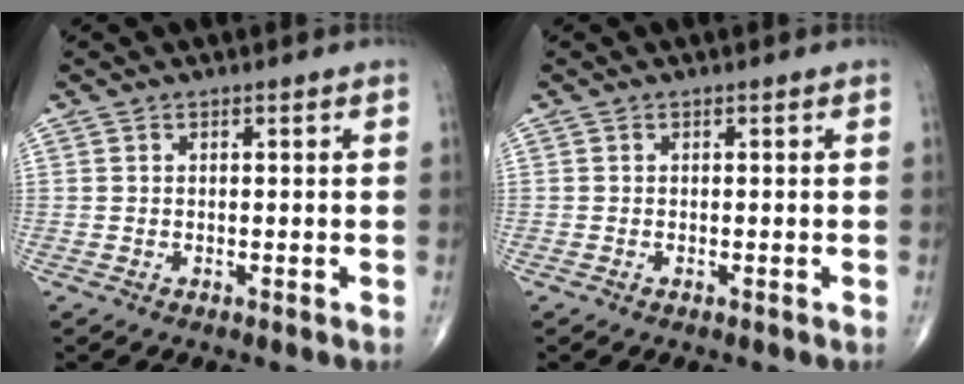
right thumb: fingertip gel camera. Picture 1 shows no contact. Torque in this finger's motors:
{"motor_torque": [-0.32, 0.09, -0.31, -0.18, -0.01]}